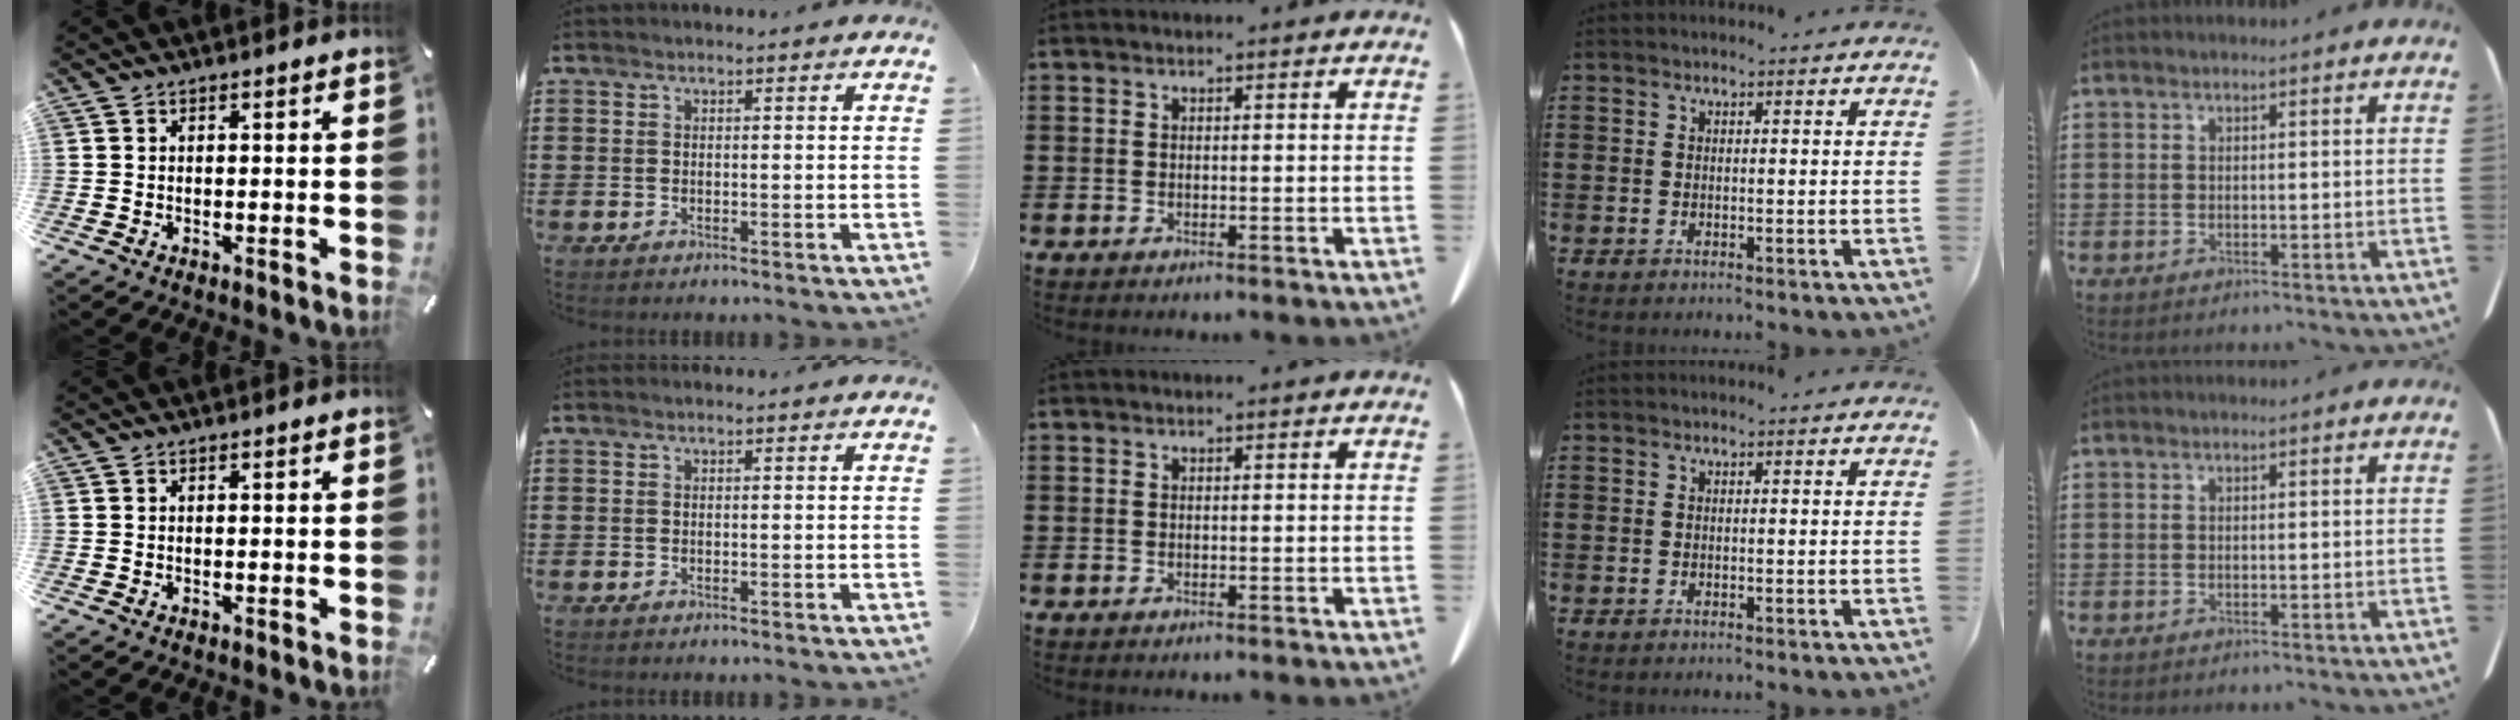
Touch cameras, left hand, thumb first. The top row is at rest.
{}